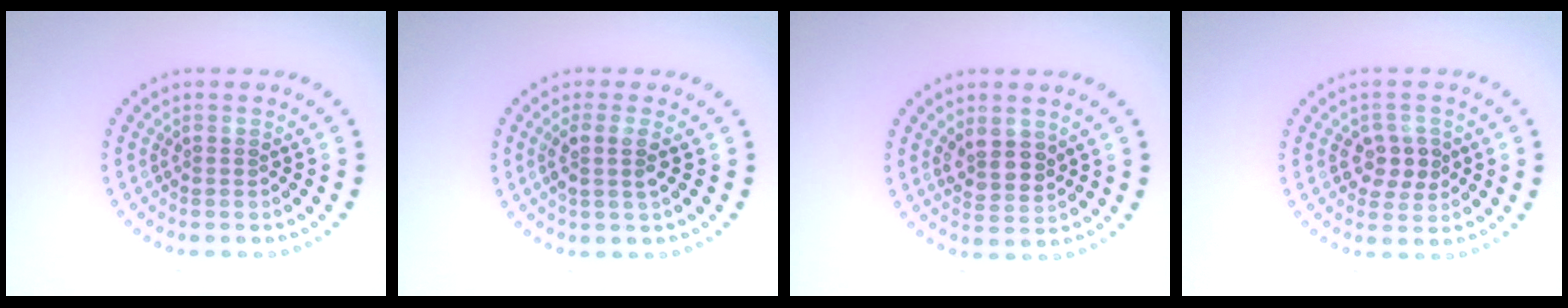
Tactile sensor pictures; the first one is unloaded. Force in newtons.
{"total": 2.1, "press": 1.7, "slide": 1.3}
{"total": 2.8, "press": 2.5, "slide": 1.1}
{"total": 2.8, "press": 2.7, "slide": 0.7}